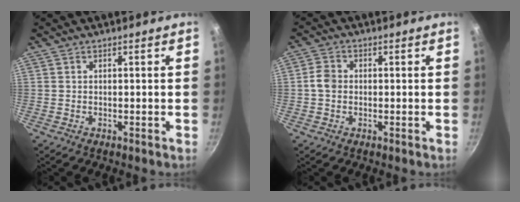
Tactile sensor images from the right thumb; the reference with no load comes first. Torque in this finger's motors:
{"motor_torque": [0.35, 0.98, 0.49, -0.91, 0.02]}